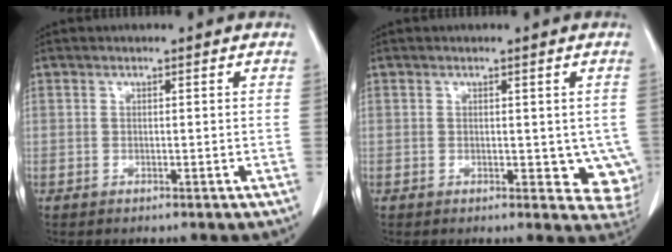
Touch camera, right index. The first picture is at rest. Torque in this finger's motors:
{"motor_torque": [0.06, 0.01, 0.08, 0.00]}